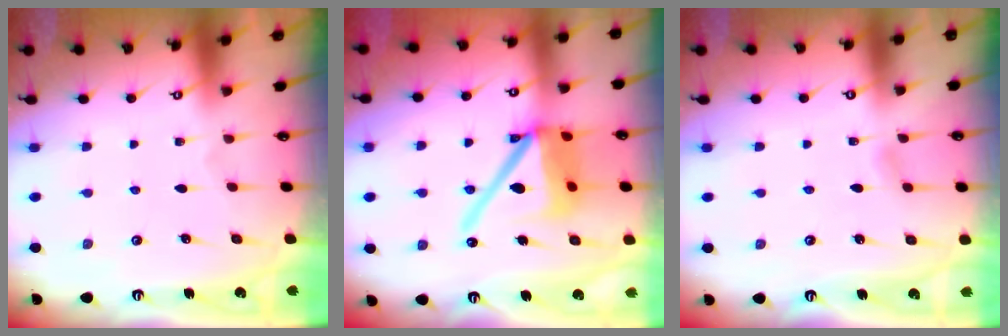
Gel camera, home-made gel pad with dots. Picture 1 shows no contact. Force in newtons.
{"total": 16.3, "press": 16.2, "slide": 1.9}
{"total": 4.9, "press": 4.9, "slide": 0.6}